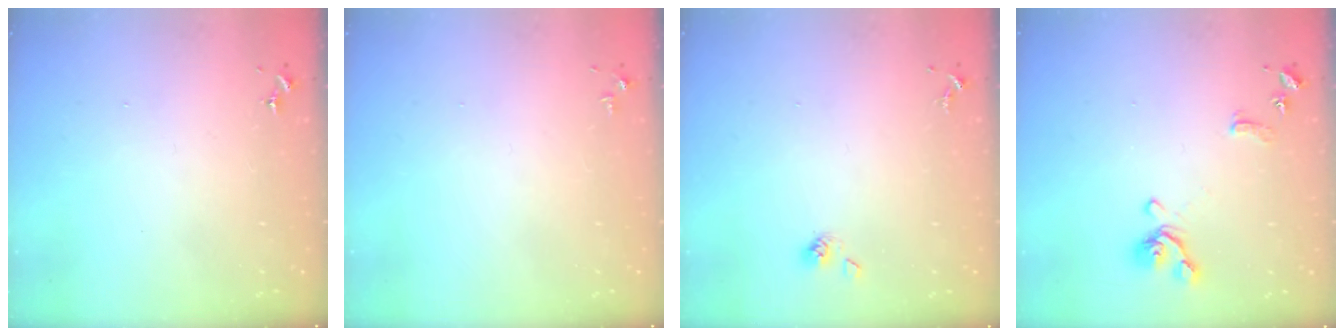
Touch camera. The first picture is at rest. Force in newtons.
{"total": 2.8, "press": 2.8, "slide": 0.4}
{"total": 4.6, "press": 4.1, "slide": 2.2}
{"total": 11.3, "press": 11.2, "slide": 1.3}